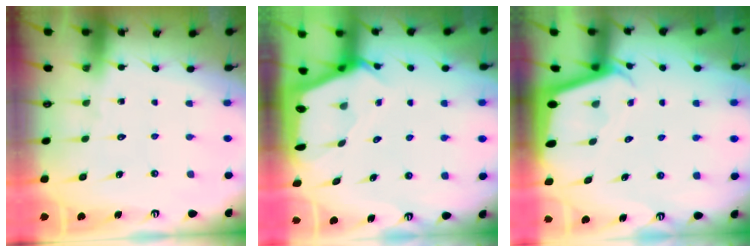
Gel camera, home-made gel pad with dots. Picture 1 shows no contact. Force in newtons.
{"total": 2.3, "press": 2.3, "slide": 0.2}
{"total": 2.1, "press": 2.1, "slide": 0.2}